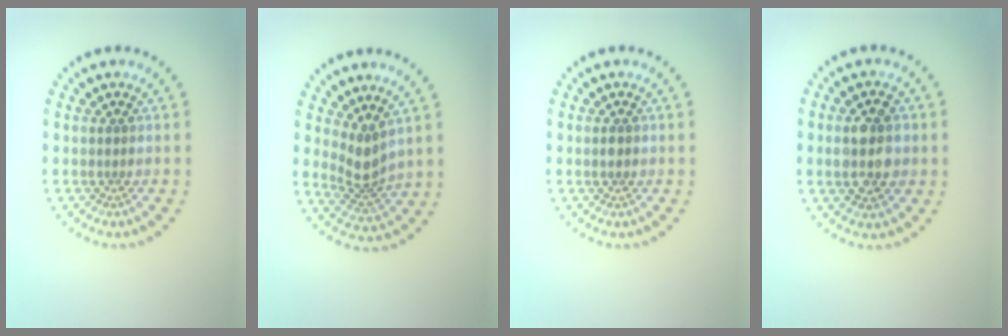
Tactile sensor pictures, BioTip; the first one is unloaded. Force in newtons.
{"total": 2.9, "press": 2.0, "slide": 2.0}
{"total": 1.1, "press": 1.1, "slide": 0.0}
{"total": 4.5, "press": 4.5, "slide": 0.1}